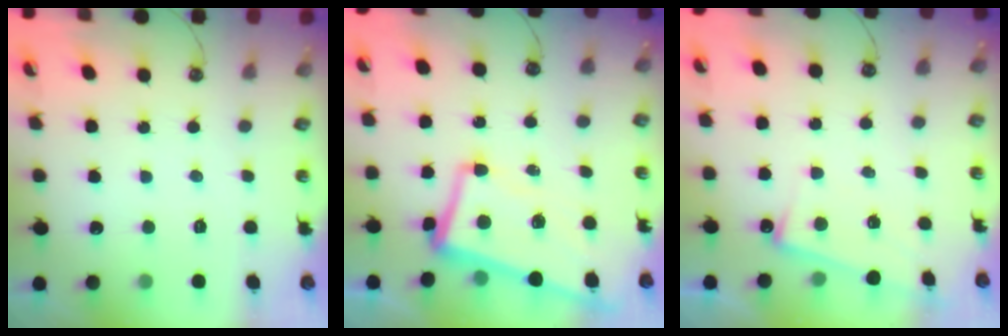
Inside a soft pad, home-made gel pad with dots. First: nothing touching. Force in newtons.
{"total": 2.8, "press": 2.3, "slide": 1.6}
{"total": 5.5, "press": 5.5, "slide": 0.3}